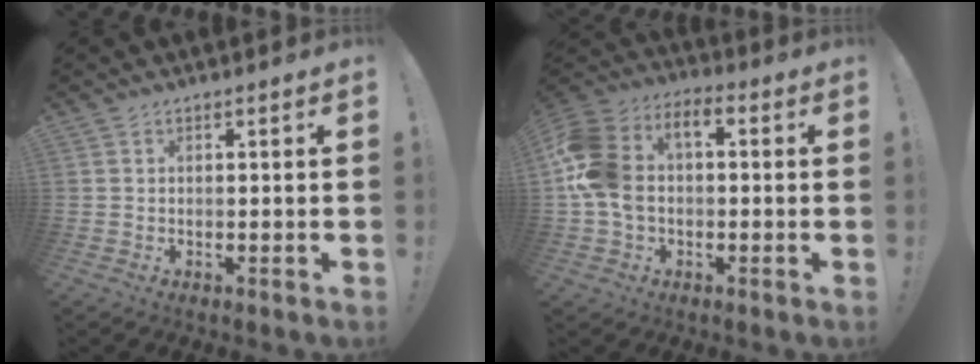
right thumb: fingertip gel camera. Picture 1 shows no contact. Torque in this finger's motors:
{"motor_torque": [1.49, 1.45, 1.69, -0.33, 0.51]}